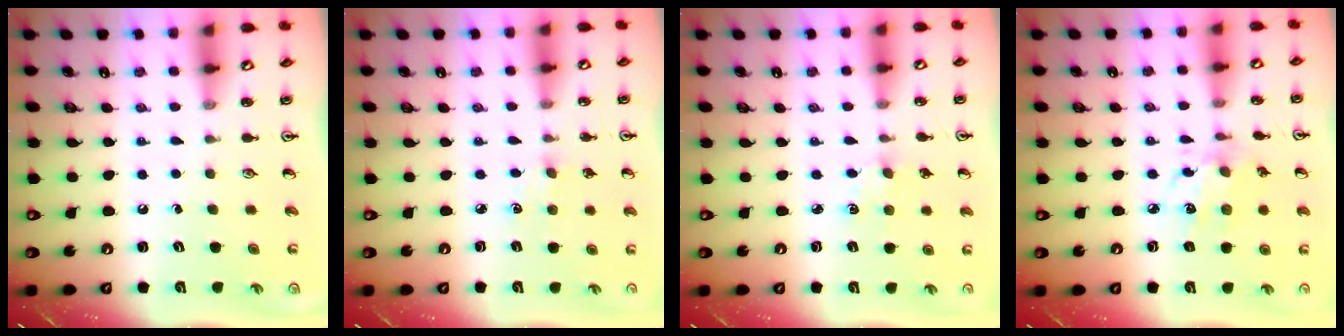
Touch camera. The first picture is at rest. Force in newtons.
{"total": 3.8, "press": 3.8, "slide": 0.5}
{"total": 3.7, "press": 3.6, "slide": 0.5}
{"total": 7.8, "press": 7.8, "slide": 0.5}